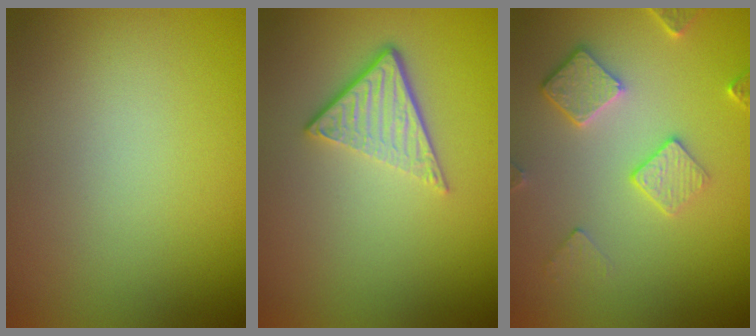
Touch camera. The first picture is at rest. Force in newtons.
{"total": 3.8, "press": 2.6, "slide": 2.8}
{"total": 3.6, "press": 3.0, "slide": 2.0}